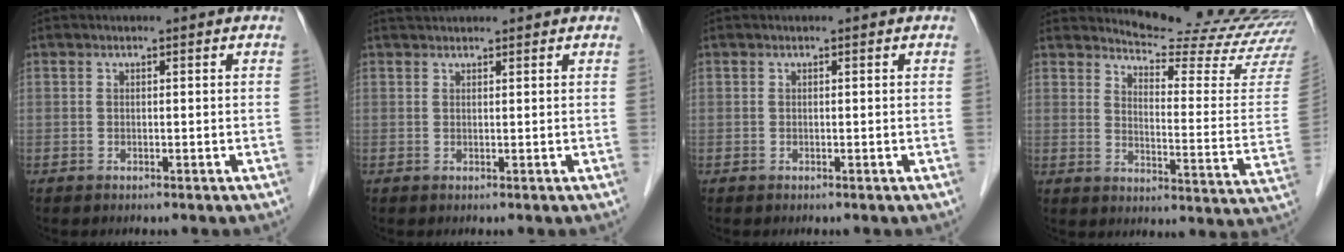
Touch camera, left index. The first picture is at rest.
{"total": 2.2, "force": [2.1, 0.3, 0.4], "torque": [-0.008, 0.027, 0.038]}
{"total": 0.0}
{"total": 19.3, "force": [18.8, -0.4, 4.3], "torque": [-0.064, -0.140, 0.219]}